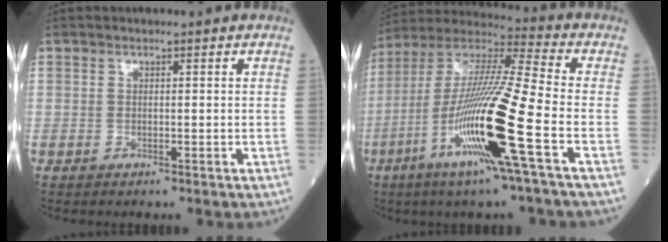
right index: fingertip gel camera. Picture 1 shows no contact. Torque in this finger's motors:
{"motor_torque": [1.29, -0.85, 1.06, 0.21]}